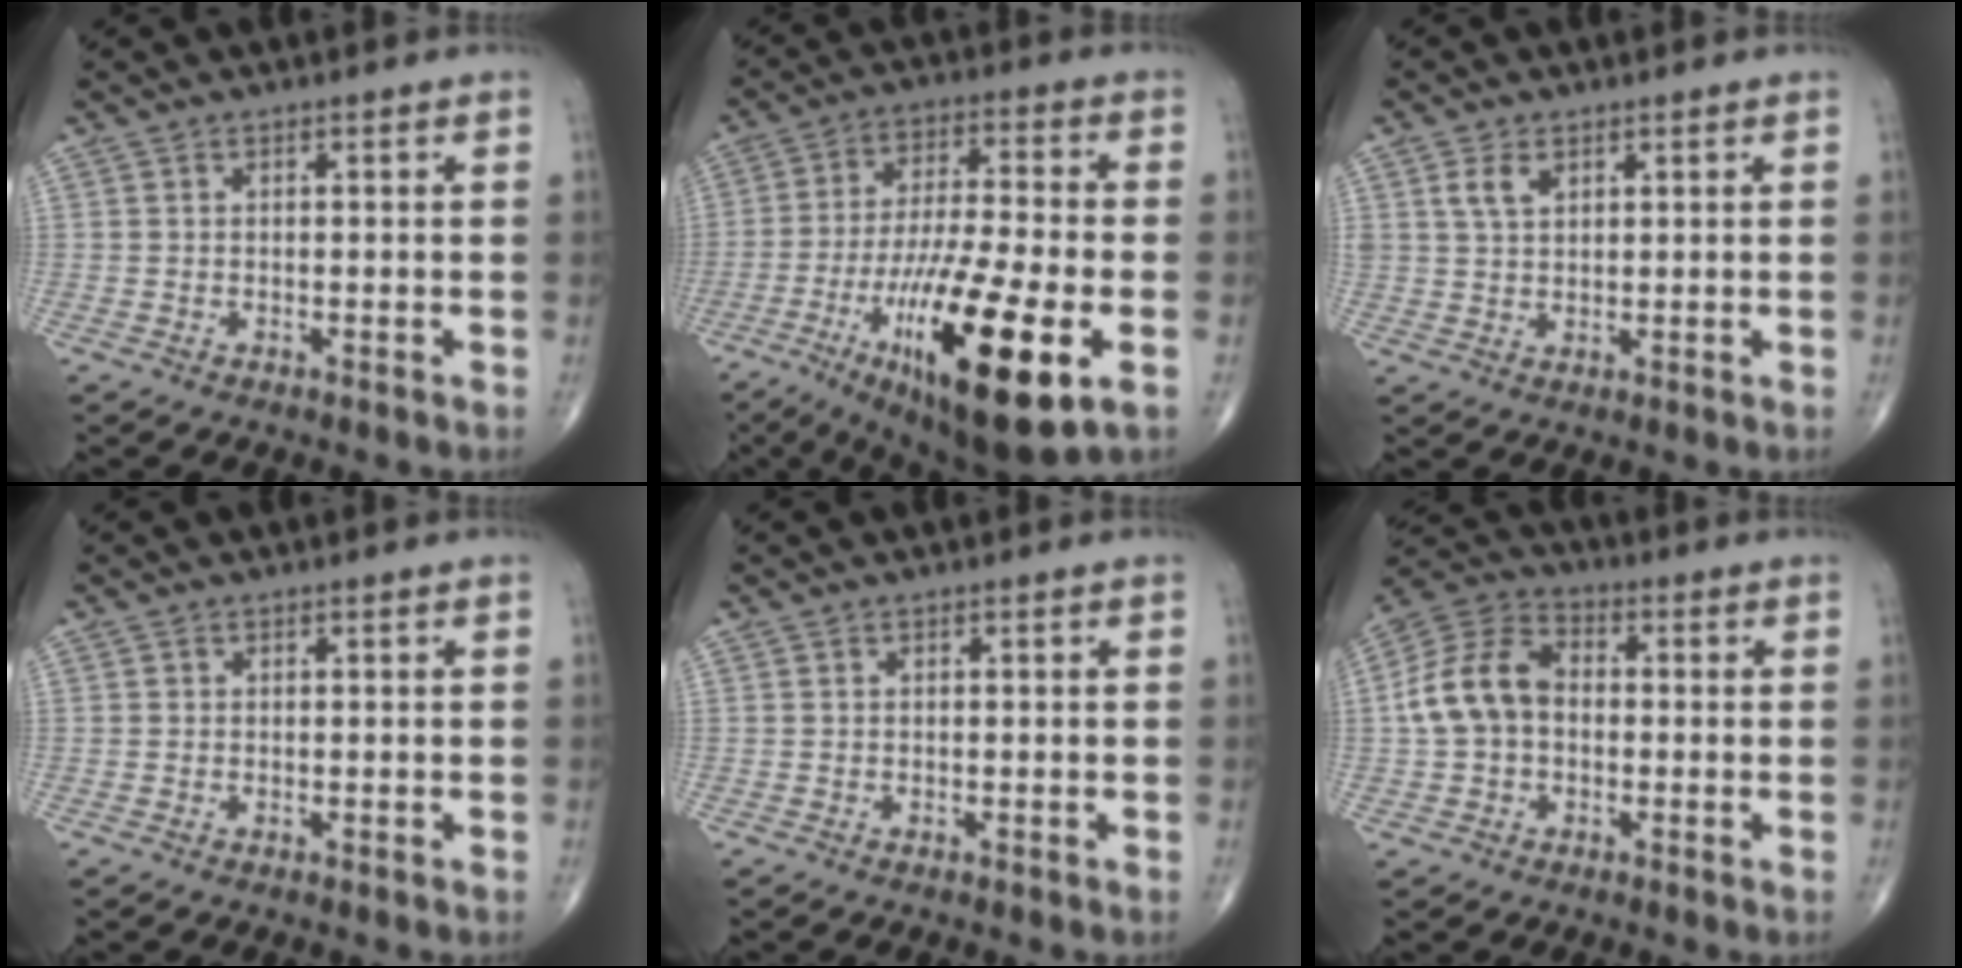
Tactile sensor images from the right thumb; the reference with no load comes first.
{"total": 23.0, "force": [-8.3, 5.5, 20.7], "torque": [-0.367, -0.002, -0.129]}
{"total": 3.8, "force": [1.8, 2.3, 2.4], "torque": [-0.039, -0.005, 0.040]}
{"total": 0.0}
{"total": 0.0}
{"total": 11.3, "force": [-0.3, 8.3, 7.7], "torque": [-0.143, 0.036, -0.016]}